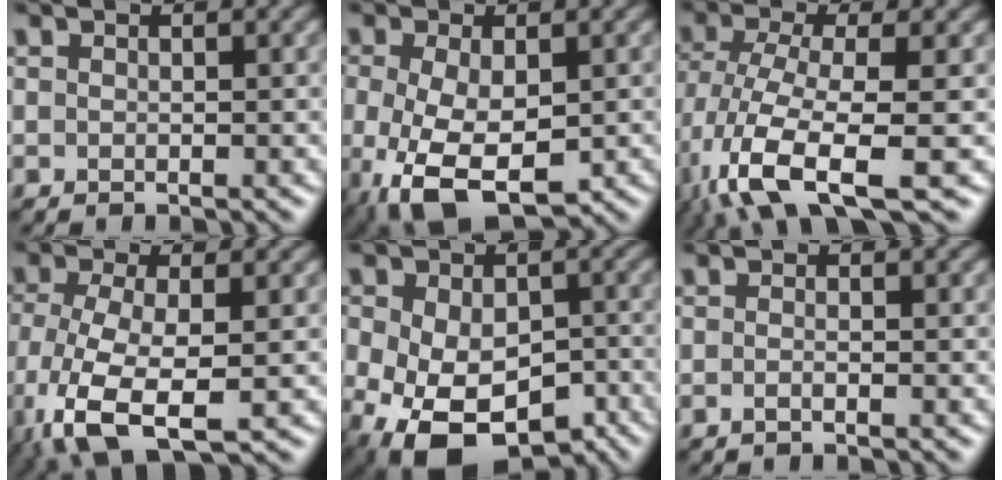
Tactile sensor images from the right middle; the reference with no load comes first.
{"total": 7.4, "force": [-2.2, 3.8, 5.9], "torque": [-0.136, -0.023, -0.030]}
{"total": 10.6, "force": [-4.8, 3.7, 8.6], "torque": [-0.183, -0.017, -0.092]}
{"total": 8.1, "force": [-3.2, 3.3, 6.6], "torque": [-0.154, -0.020, -0.061]}
{"total": 12.0, "force": [-4.8, 7.4, 8.1], "torque": [-0.151, -0.046, -0.067]}
{"total": 0.8, "force": [-0.4, 0.3, 0.7], "torque": [-0.012, -0.004, -0.010]}